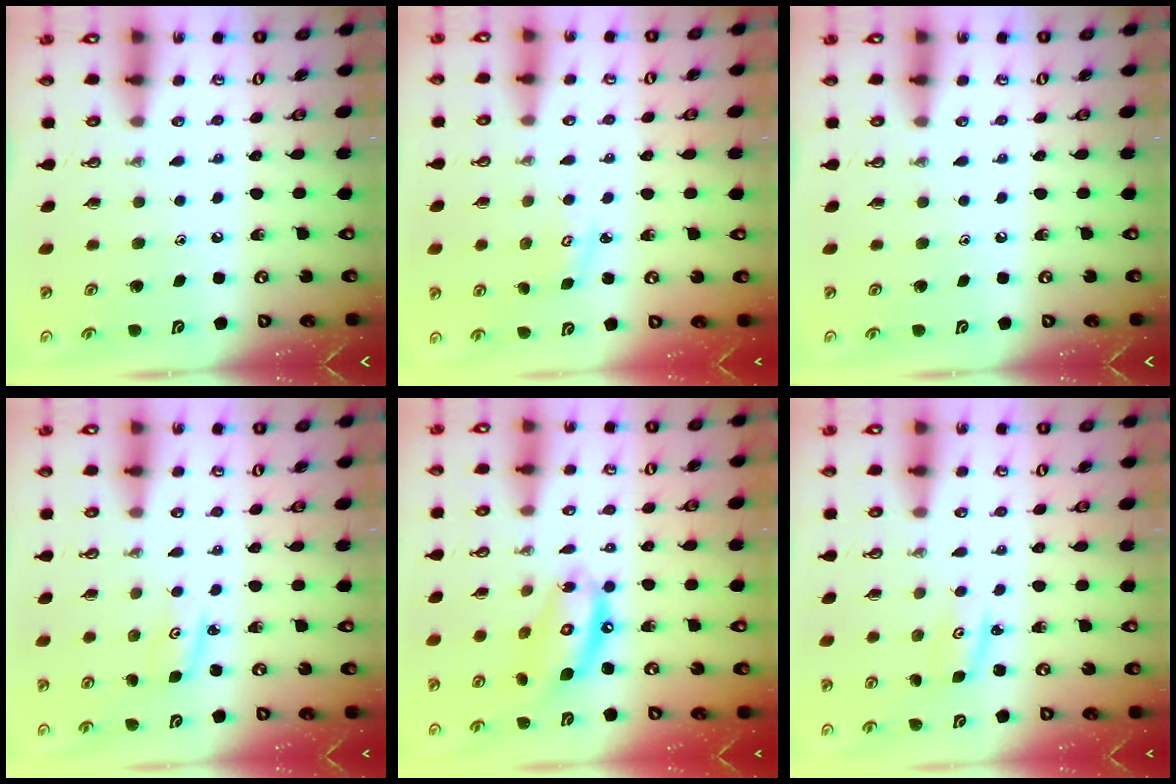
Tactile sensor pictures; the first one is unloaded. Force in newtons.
{"total": 3.2, "press": 3.2, "slide": 0.4}
{"total": 0.0}
{"total": 2.9, "press": 2.9, "slide": 0.2}
{"total": 12.8, "press": 12.8, "slide": 1.2}
{"total": 2.7, "press": 2.7, "slide": 0.2}